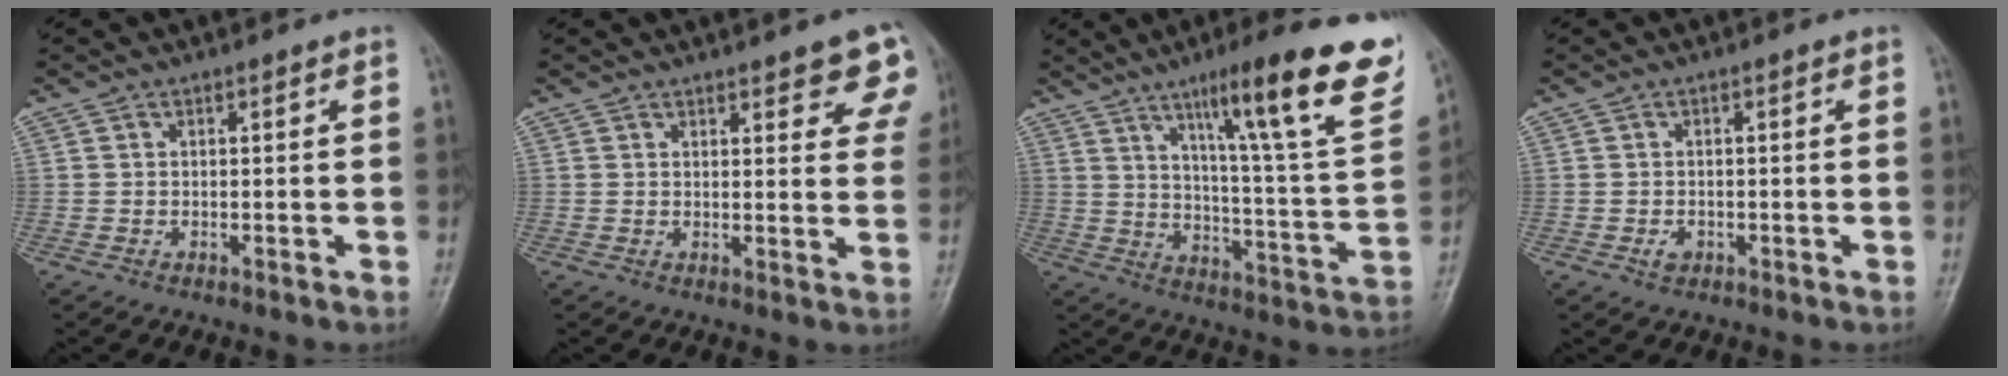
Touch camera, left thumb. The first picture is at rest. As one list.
[{"total": 8.4, "force": [5.4, 2.9, 5.8], "torque": [-0.036, -0.022, 0.057]}, {"total": 25.0, "force": [13.7, 3.5, 20.6], "torque": [-0.272, -0.046, 0.202]}, {"total": 1.7, "force": [-0.7, 1.3, 0.9], "torque": [-0.010, 0.003, -0.010]}]